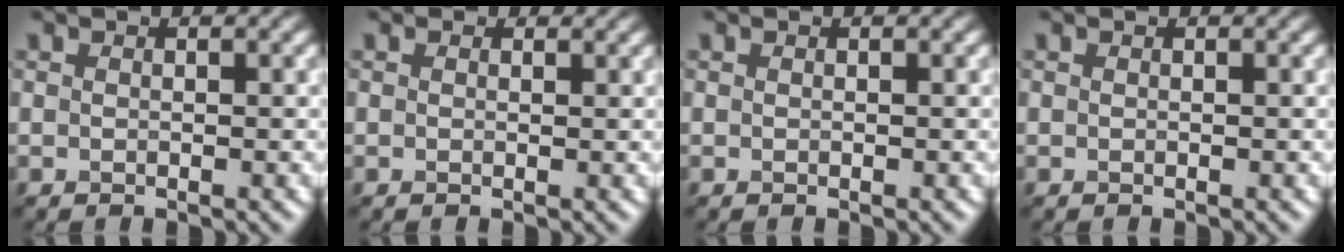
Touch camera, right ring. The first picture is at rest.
{"total": 0.8, "force": [0.6, 0.4, 0.3], "torque": [-0.013, 0.012, 0.001]}
{"total": 0.0}
{"total": 0.0}